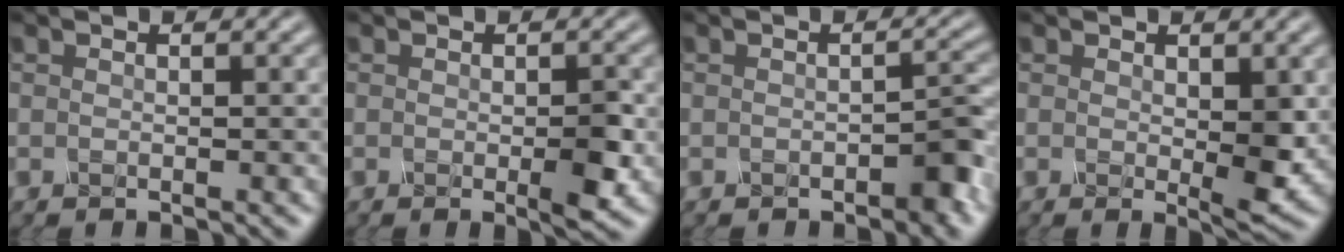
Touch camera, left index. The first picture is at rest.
{"total": 2.4, "force": [-0.9, 0.4, 2.1], "torque": [-0.052, -0.005, -0.010]}
{"total": 2.3, "force": [-1.7, 0.3, 1.6], "torque": [-0.031, 0.006, -0.022]}
{"total": 2.9, "force": [-0.2, 0.8, 2.7], "torque": [-0.057, -0.005, 0.004]}